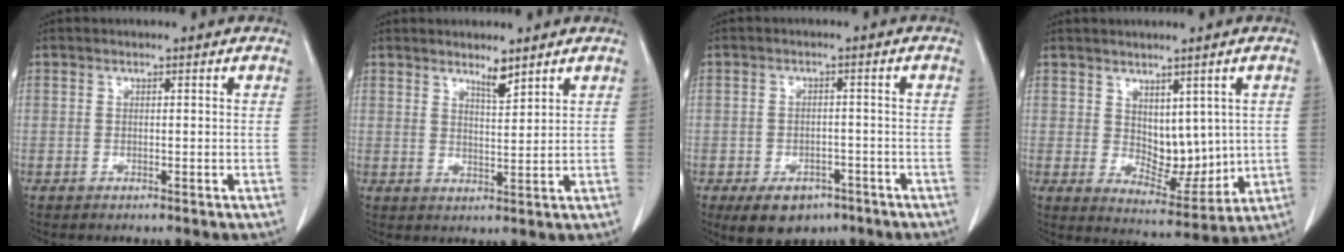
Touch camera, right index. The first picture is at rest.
{"total": 3.0, "force": [2.5, 0.3, 1.7], "torque": [-0.033, -0.008, 0.047]}
{"total": 6.7, "force": [-4.2, 4.3, 3.0], "torque": [-0.045, 0.002, -0.054]}
{"total": 7.7, "force": [1.6, 4.6, 6.0], "torque": [-0.083, -0.008, 0.044]}